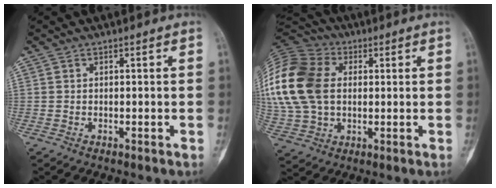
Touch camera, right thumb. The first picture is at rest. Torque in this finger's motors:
{"motor_torque": [-0.22, 1.18, 1.63, 0.18, 0.22]}